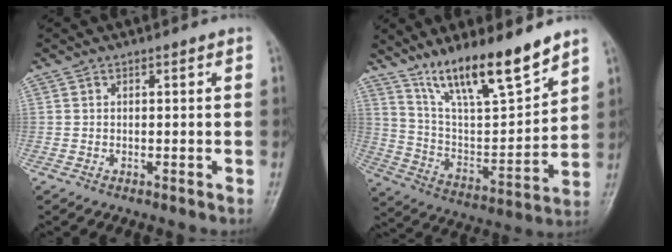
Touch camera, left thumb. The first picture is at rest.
{"total": 17.2, "force": [12.7, 3.6, 11.0], "torque": [-0.164, -0.071, 0.236]}